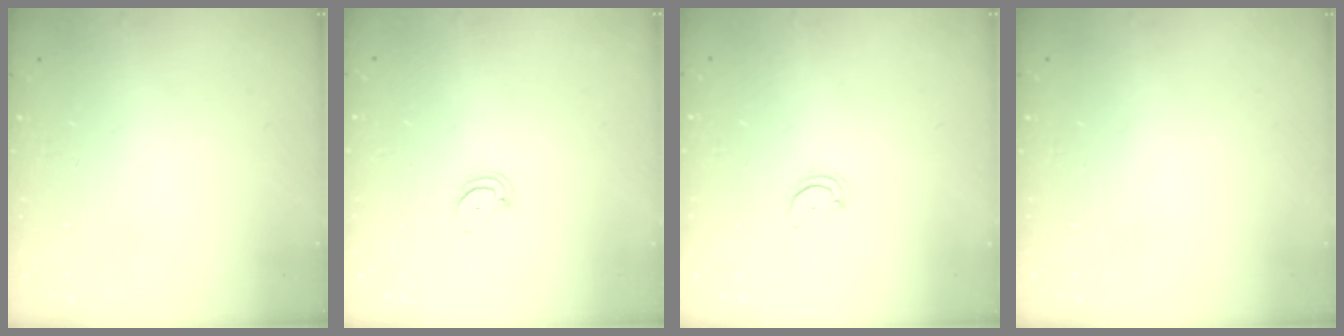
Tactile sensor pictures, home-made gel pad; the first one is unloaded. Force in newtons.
{"total": 2.7, "press": 2.7, "slide": 0.2}
{"total": 2.2, "press": 2.2, "slide": 0.4}
{"total": 0.0}